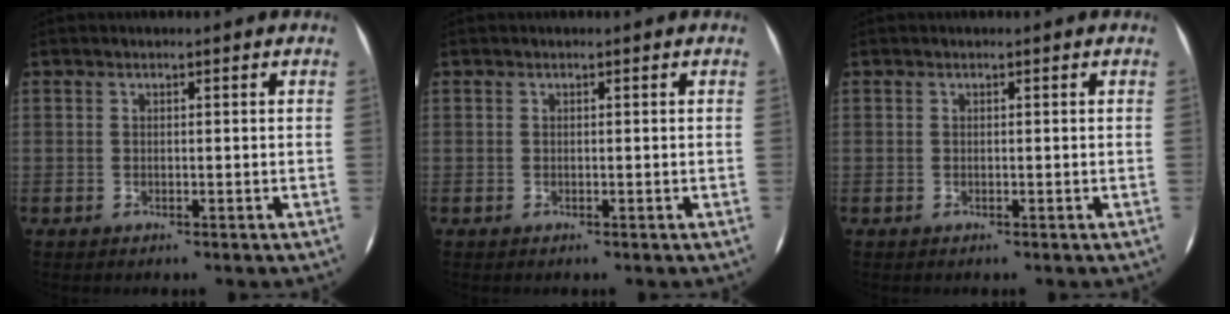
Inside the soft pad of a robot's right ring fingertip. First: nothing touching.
{"total": 0.0}
{"total": 0.0}